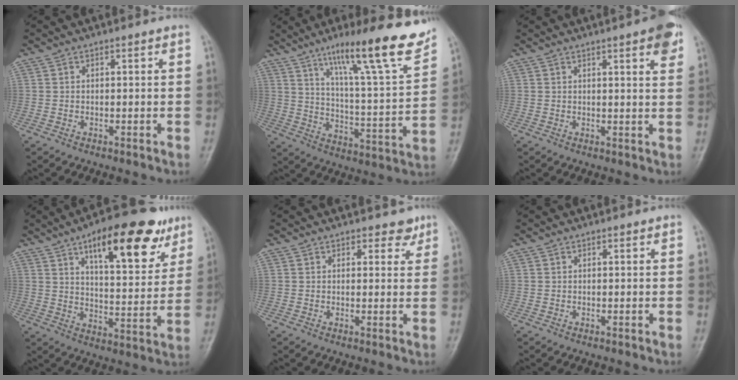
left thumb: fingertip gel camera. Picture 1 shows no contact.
{"total": 20.7, "force": [13.6, 2.9, 15.3], "torque": [-0.205, -0.060, 0.214]}
{"total": 6.3, "force": [3.3, 1.3, 5.2], "torque": [-0.054, -0.009, 0.038]}
{"total": 19.4, "force": [10.7, 7.4, 14.4], "torque": [-0.164, -0.036, 0.161]}
{"total": 2.6, "force": [1.9, 1.7, 0.6], "torque": [0.018, -0.009, 0.020]}
{"total": 0.0}